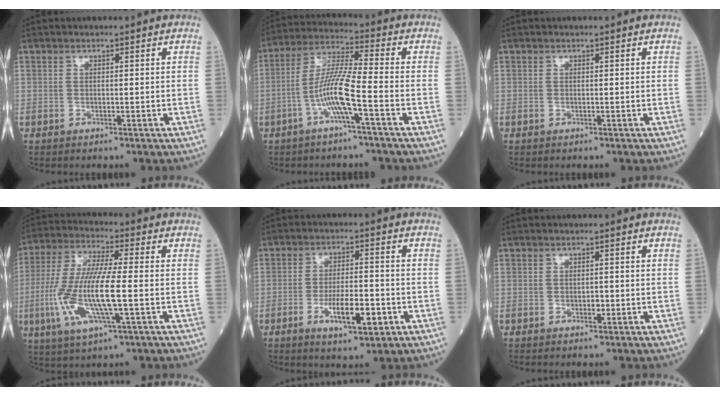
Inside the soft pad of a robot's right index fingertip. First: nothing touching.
{"total": 8.6, "force": [-3.3, -0.2, 8.0], "torque": [-0.162, 0.011, -0.068]}
{"total": 0.0}
{"total": 13.9, "force": [-2.8, 1.8, 13.5], "torque": [-0.289, -0.009, -0.054]}
{"total": 7.4, "force": [-2.8, 1.9, 6.6], "torque": [-0.115, -0.005, -0.044]}
{"total": 0.8, "force": [-0.3, 0.5, 0.6], "torque": [-0.008, 0.002, -0.005]}